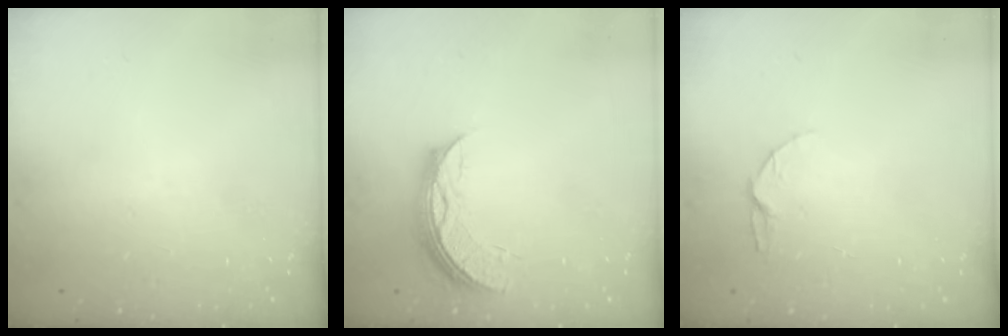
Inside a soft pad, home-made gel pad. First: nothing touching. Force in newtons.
{"total": 8.8, "press": 8.7, "slide": 0.6}
{"total": 5.2, "press": 5.2, "slide": 0.6}